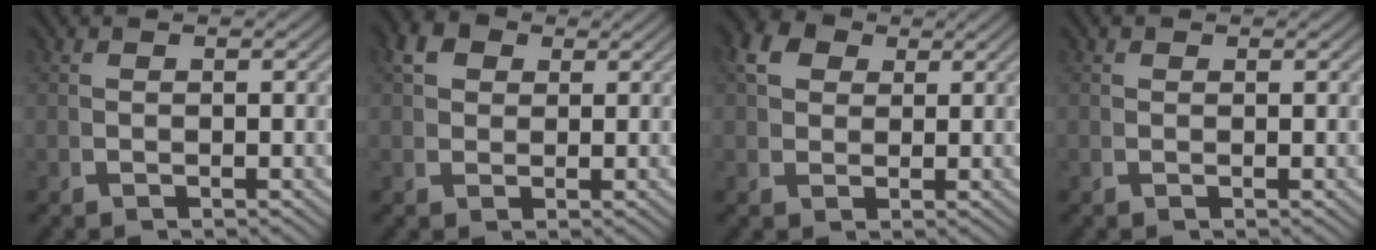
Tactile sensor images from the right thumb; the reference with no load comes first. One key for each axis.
{"total": 3.6, "fx": 1.9, "fy": 2.5, "fz": 1.7, "tx": -0.039, "ty": -0.004, "tz": 0.035}
{"total": 4.5, "fx": 2.3, "fy": 3.1, "fz": 2.2, "tx": -0.048, "ty": -0.003, "tz": 0.043}
{"total": 0.8, "fx": 0.5, "fy": 0.6, "fz": 0.1, "tx": 0.000, "ty": 0.000, "tz": 0.010}